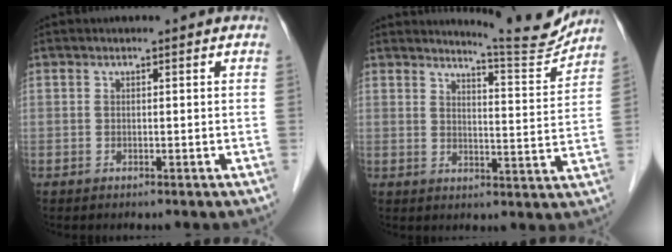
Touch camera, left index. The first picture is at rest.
{"total": 8.1, "force": [8.1, -0.6, 0.8], "torque": [-0.023, -0.032, 0.105]}